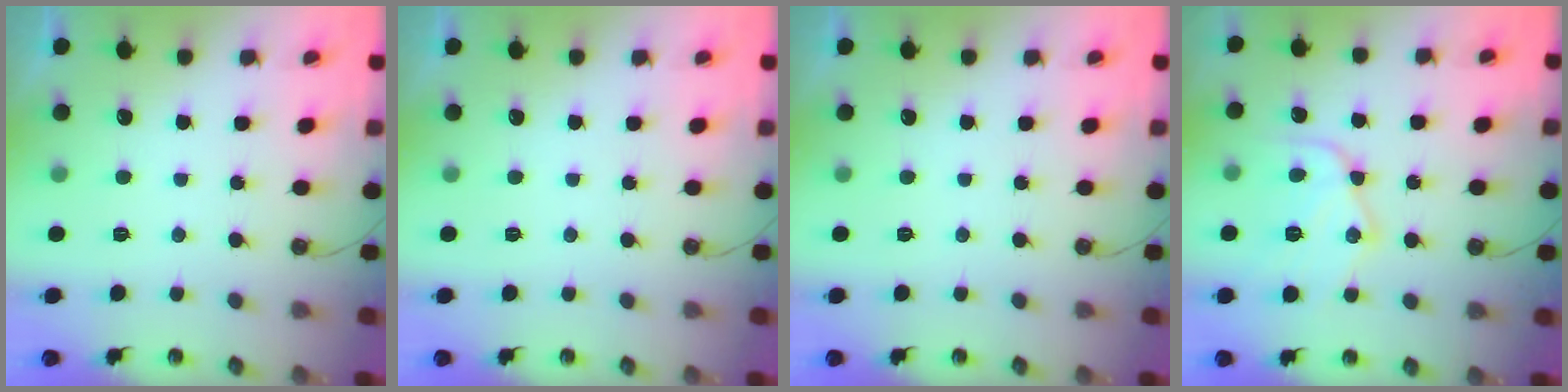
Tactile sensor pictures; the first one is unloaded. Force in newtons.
{"total": 0.0}
{"total": 0.0}
{"total": 14.7, "press": 14.6, "slide": 1.1}